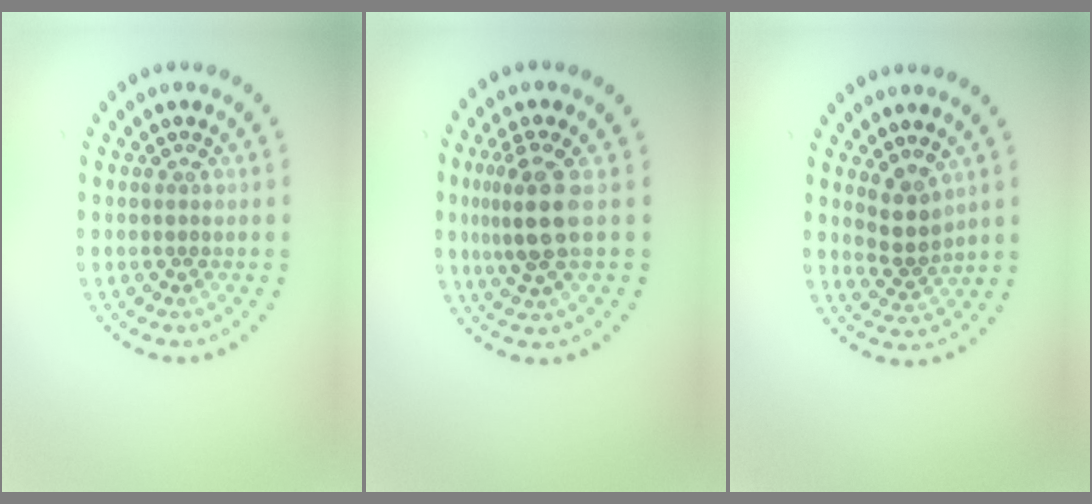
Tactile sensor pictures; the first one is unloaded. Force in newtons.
{"total": 4.0, "press": 3.4, "slide": 2.0}
{"total": 2.7, "press": 2.1, "slide": 1.7}